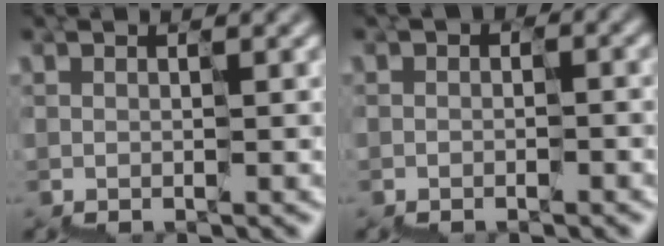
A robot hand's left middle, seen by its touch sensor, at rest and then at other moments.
{"total": 0.9, "force": [-0.7, 0.5, 0.2], "torque": [-0.002, 0.005, -0.011]}